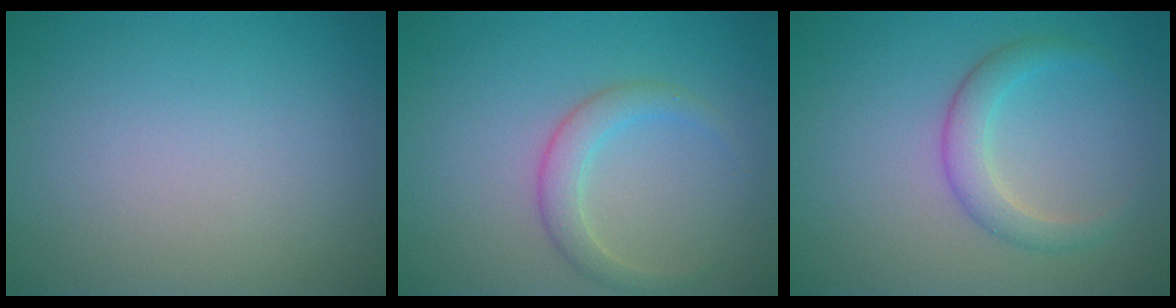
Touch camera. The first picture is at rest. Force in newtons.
{"total": 2.4, "press": 2.4, "slide": 0.1}
{"total": 2.7, "press": 2.7, "slide": 0.1}